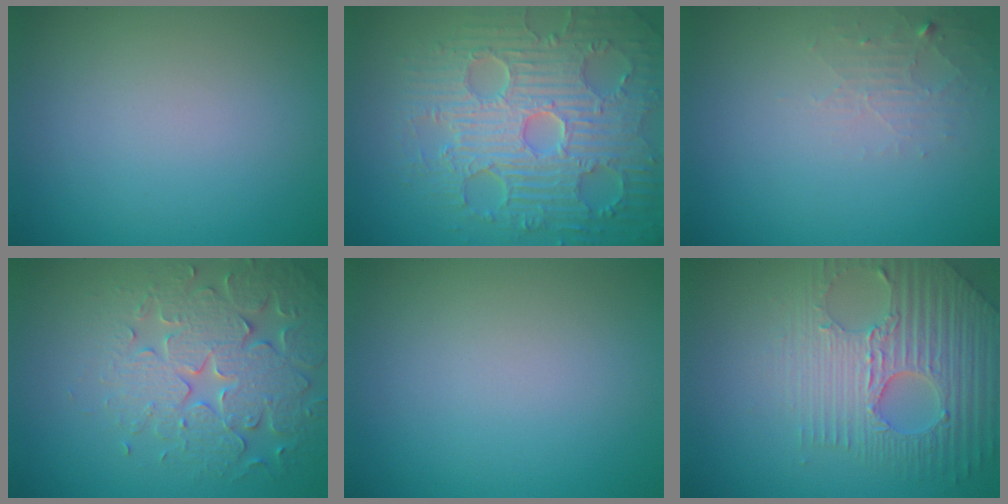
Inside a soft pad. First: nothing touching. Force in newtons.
{"total": 9.3, "press": 6.7, "slide": 6.4}
{"total": 1.7, "press": 1.7, "slide": 0.3}
{"total": 5.3, "press": 5.2, "slide": 1.1}
{"total": 0.0}
{"total": 6.6, "press": 5.1, "slide": 4.2}